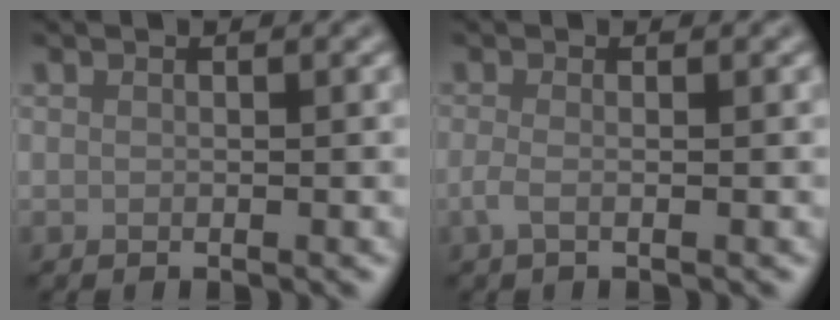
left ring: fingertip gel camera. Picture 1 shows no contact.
{"total": 1.4, "force": [-0.3, 0.5, 1.3], "torque": [-0.027, -0.004, -0.011]}